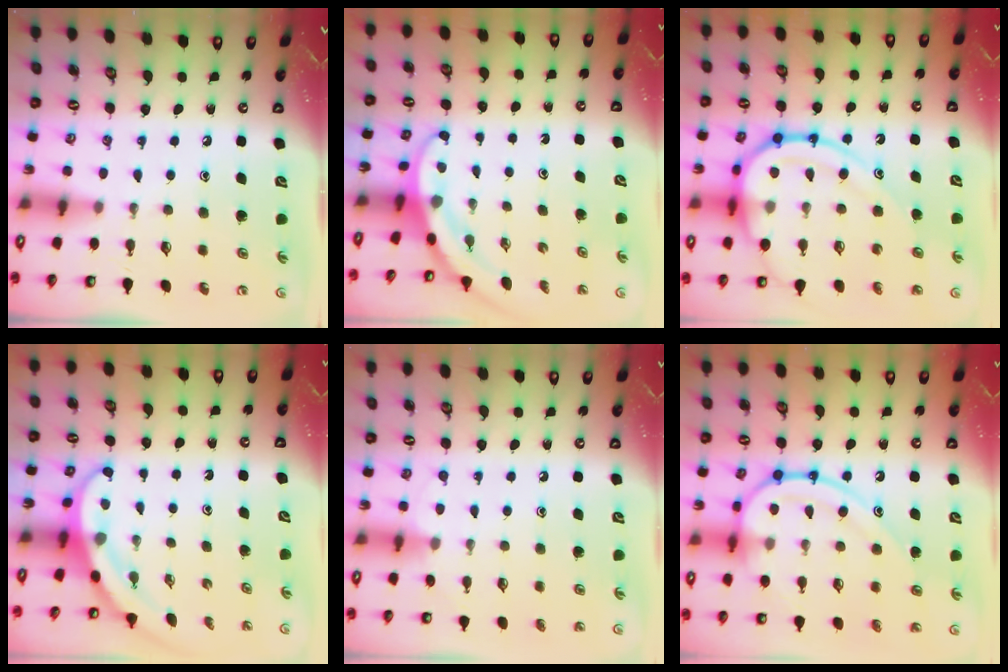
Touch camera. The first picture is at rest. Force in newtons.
{"total": 3.1, "press": 3.1, "slide": 0.1}
{"total": 18.6, "press": 18.5, "slide": 1.9}
{"total": 3.5, "press": 3.5, "slide": 0.1}
{"total": 2.7, "press": 2.7, "slide": 0.3}
{"total": 16.4, "press": 16.3, "slide": 1.6}